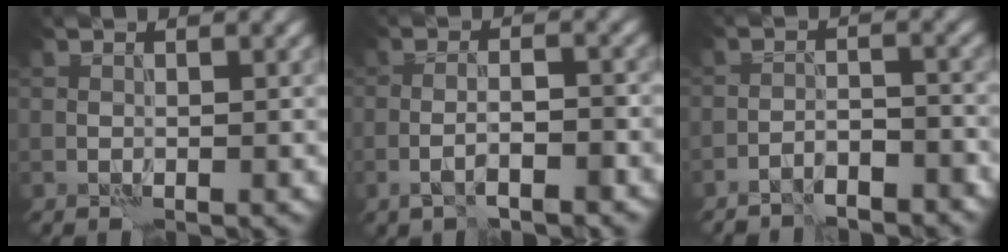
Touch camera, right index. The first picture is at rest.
{"total": 3.1, "force": [-1.7, 0.6, 2.5], "torque": [-0.047, 0.003, -0.033]}
{"total": 3.8, "force": [-3.3, 1.0, 1.6], "torque": [-0.021, 0.003, -0.055]}